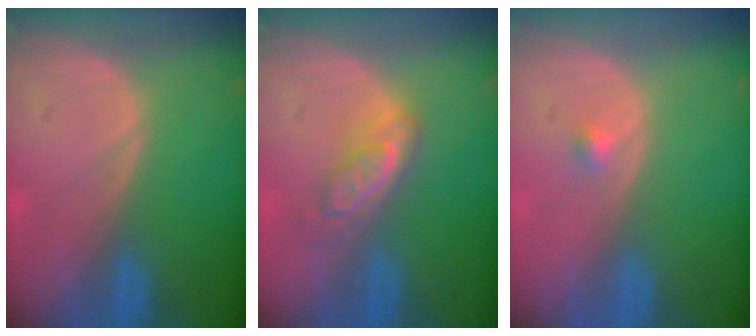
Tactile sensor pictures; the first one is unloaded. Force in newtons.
{"total": 5.0, "press": 4.6, "slide": 1.9}
{"total": 1.1, "press": 0.9, "slide": 0.5}